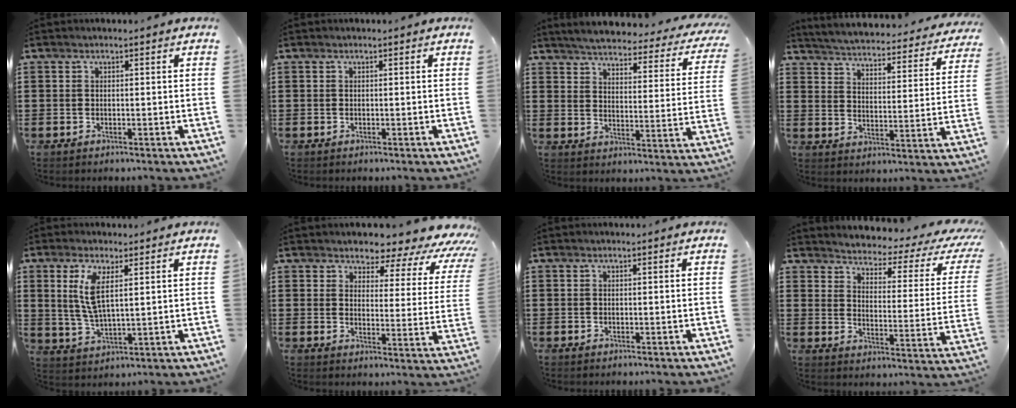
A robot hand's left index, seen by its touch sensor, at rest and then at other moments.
{"total": 0.0}
{"total": 4.3, "force": [4.1, -0.2, 1.3], "torque": [-0.048, -0.035, 0.064]}
{"total": 3.9, "force": [3.8, -0.4, 0.6], "torque": [-0.035, -0.038, 0.058]}
{"total": 6.5, "force": [2.6, 2.5, 5.5], "torque": [-0.132, -0.001, 0.041]}
{"total": 4.7, "force": [4.1, 1.8, 1.3], "torque": [-0.037, -0.035, 0.064]}
{"total": 0.0}
{"total": 2.8, "force": [2.4, 0.6, 1.4], "torque": [-0.037, -0.029, 0.030]}